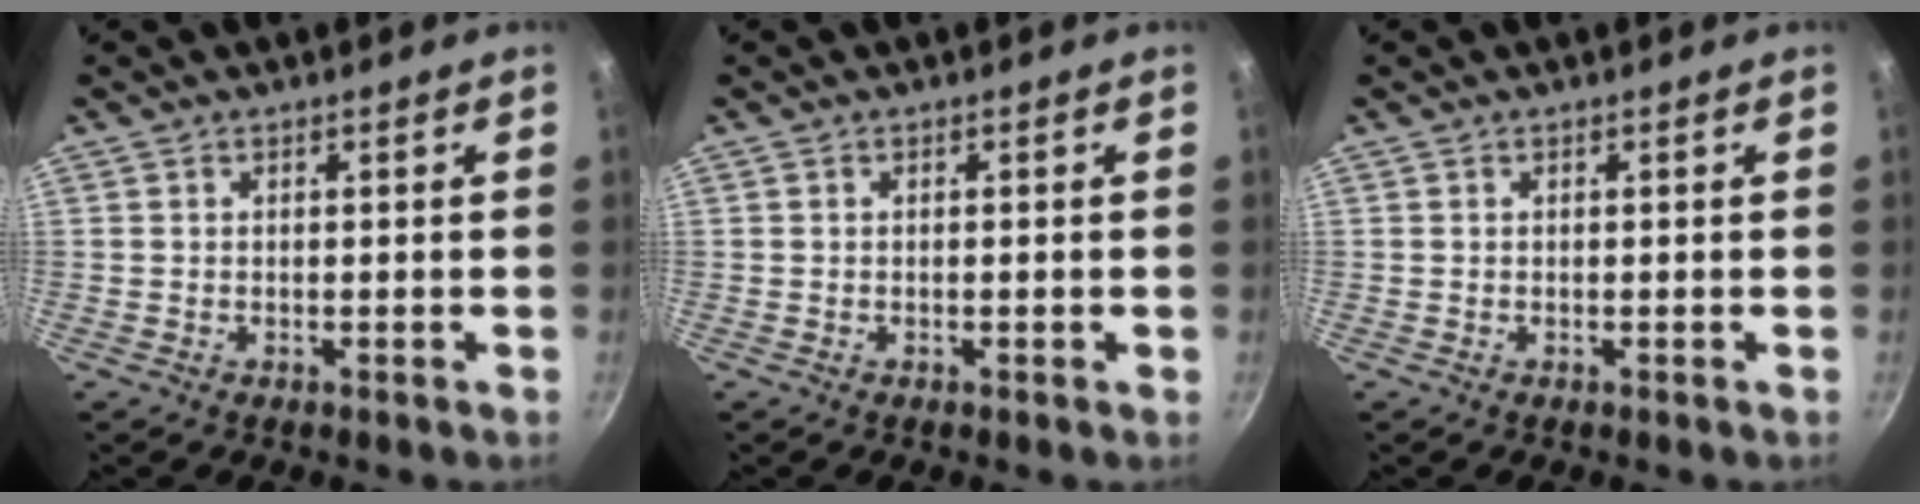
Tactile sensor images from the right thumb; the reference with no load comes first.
{"total": 0.6, "force": [-0.2, 0.1, 0.6], "torque": [-0.008, 0.002, -0.004]}
{"total": 0.0}